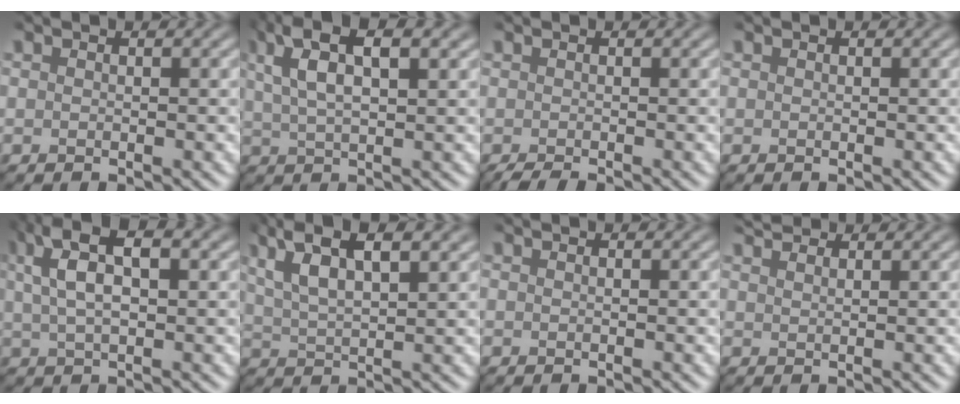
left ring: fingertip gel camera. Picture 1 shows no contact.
{"total": 7.4, "force": [3.5, 2.6, 5.9], "torque": [-0.117, 0.021, 0.063]}
{"total": 1.2, "force": [-1.0, 0.0, 0.7], "torque": [-0.014, -0.001, -0.018]}
{"total": 0.0}
{"total": 7.2, "force": [2.8, 2.8, 6.0], "torque": [-0.113, 0.022, 0.046]}
{"total": 6.7, "force": [3.6, 2.1, 5.3], "torque": [-0.108, 0.018, 0.067]}
{"total": 0.0}
{"total": 1.7, "force": [1.7, 0.1, 0.5], "torque": [-0.015, 0.007, 0.031]}